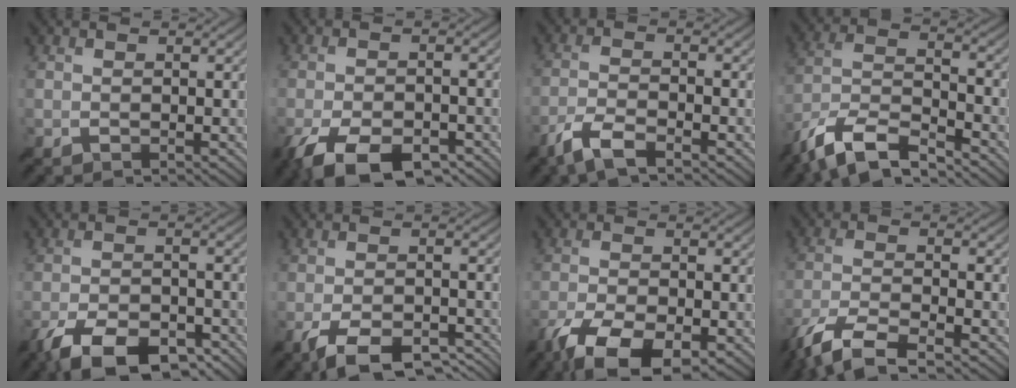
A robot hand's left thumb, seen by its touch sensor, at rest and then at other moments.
{"total": 10.8, "force": [-6.9, 4.2, 7.1], "torque": [-0.134, -0.009, -0.119]}
{"total": 5.0, "force": [-3.4, 1.0, 3.5], "torque": [-0.076, -0.002, -0.079]}
{"total": 11.6, "force": [-9.0, 3.1, 6.7], "torque": [-0.143, -0.004, -0.182]}
{"total": 11.1, "force": [-7.5, 4.1, 7.0], "torque": [-0.127, -0.006, -0.135]}
{"total": 9.5, "force": [-6.4, 2.8, 6.4], "torque": [-0.114, -0.001, -0.106]}
{"total": 10.7, "force": [-6.5, 3.6, 7.7], "torque": [-0.158, -0.018, -0.115]}
{"total": 8.0, "force": [-5.7, 1.9, 5.2], "torque": [-0.117, -0.011, -0.122]}